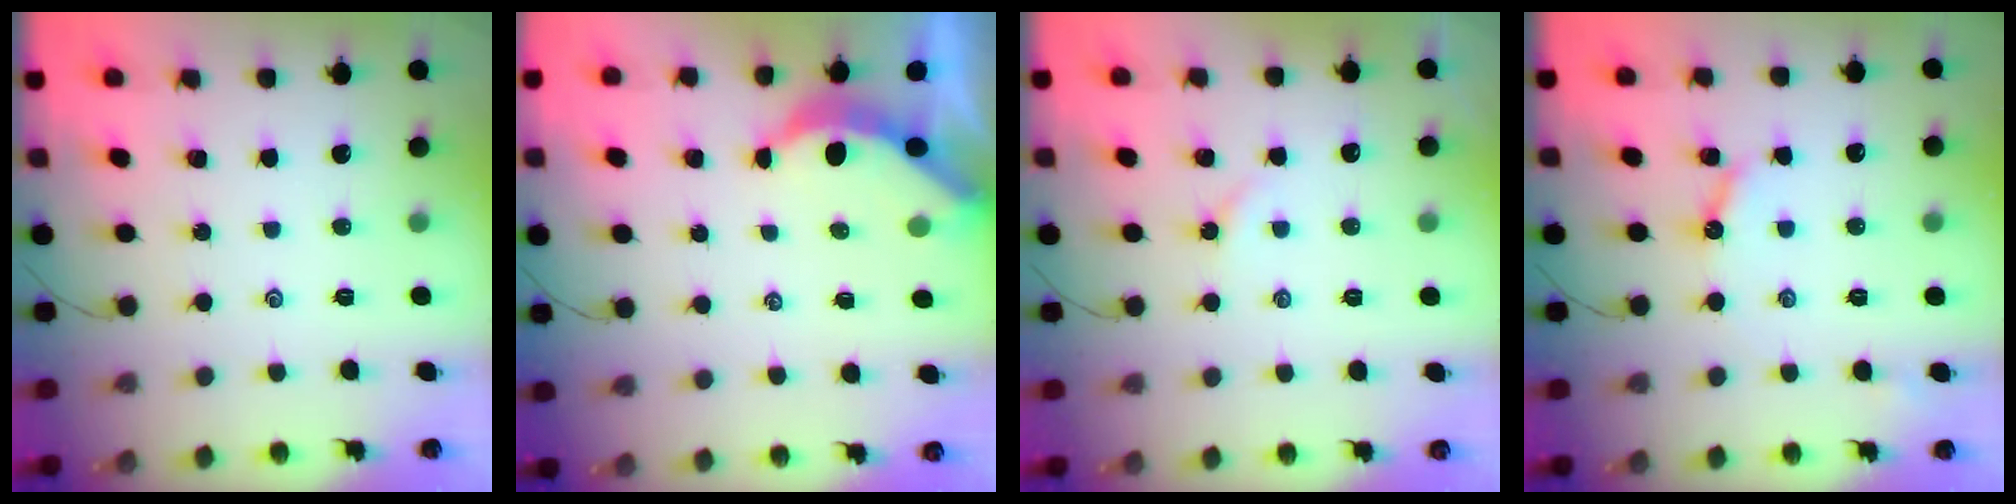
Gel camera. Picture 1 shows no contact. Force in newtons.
{"total": 4.0, "press": 3.9, "slide": 0.4}
{"total": 3.0, "press": 2.9, "slide": 0.6}
{"total": 6.3, "press": 6.3, "slide": 0.1}